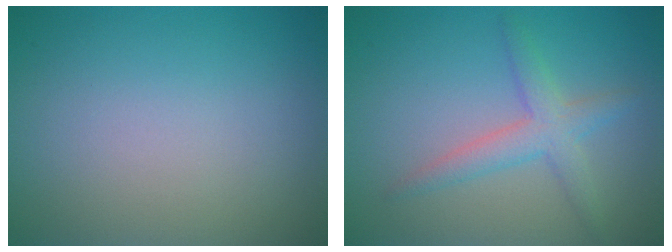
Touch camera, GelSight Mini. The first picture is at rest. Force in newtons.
{"total": 2.9, "press": 2.9, "slide": 0.1}